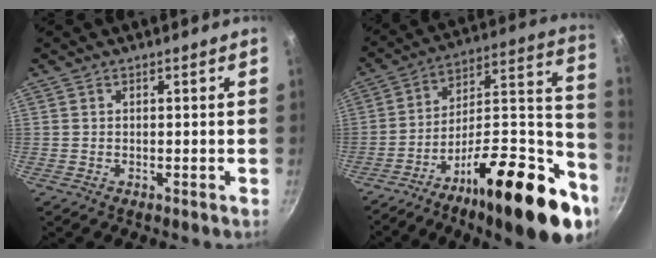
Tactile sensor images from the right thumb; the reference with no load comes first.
{"total": 30.3, "force": [-15.1, 10.2, 24.2], "torque": [-0.282, 0.092, -0.236]}